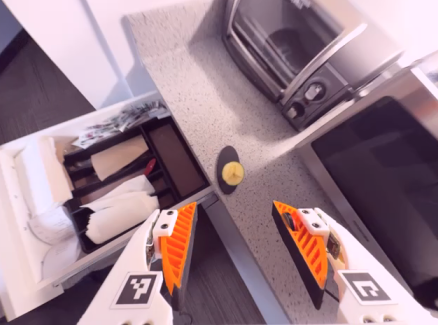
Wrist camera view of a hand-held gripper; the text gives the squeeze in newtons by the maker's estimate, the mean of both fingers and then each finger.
{"total": 0.0}